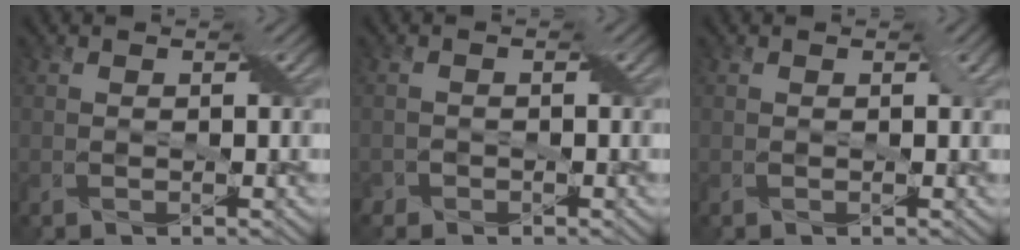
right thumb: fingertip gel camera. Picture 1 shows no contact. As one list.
[{"total": 1.2, "force": [-0.9, 0.7, -0.1], "torque": [0.002, 0.002, -0.019]}, {"total": 0.6, "force": [0.1, 0.5, 0.3], "torque": [-0.007, -0.001, 0.000]}]